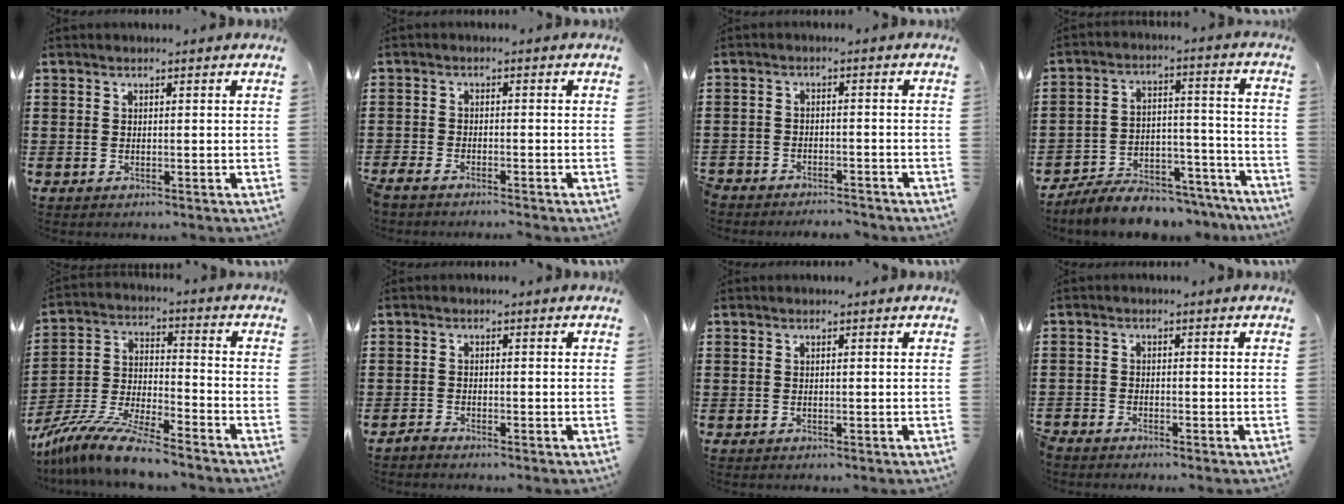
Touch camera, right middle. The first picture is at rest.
{"total": 2.1, "force": [-2.0, 0.1, 0.5], "torque": [-0.026, -0.004, -0.046]}
{"total": 3.3, "force": [-3.3, 0.3, -0.3], "torque": [-0.007, -0.001, -0.076]}
{"total": 7.5, "force": [-7.0, 2.1, 1.6], "torque": [-0.023, 0.024, -0.133]}
{"total": 10.6, "force": [-9.6, 0.5, 4.4], "torque": [-0.093, 0.012, -0.193]}
{"total": 1.2, "force": [-1.1, 0.1, 0.3], "torque": [-0.010, -0.001, -0.022]}
{"total": 0.0}
{"total": 1.5, "force": [-1.5, 0.1, 0.0], "torque": [-0.011, -0.001, -0.034]}